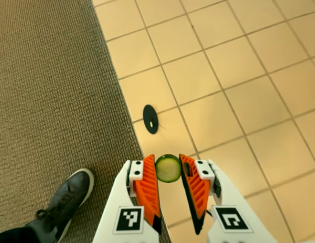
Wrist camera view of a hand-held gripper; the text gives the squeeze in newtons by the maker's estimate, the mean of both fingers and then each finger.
{"total": 7.0, "left": 6.9, "right": 7.2}